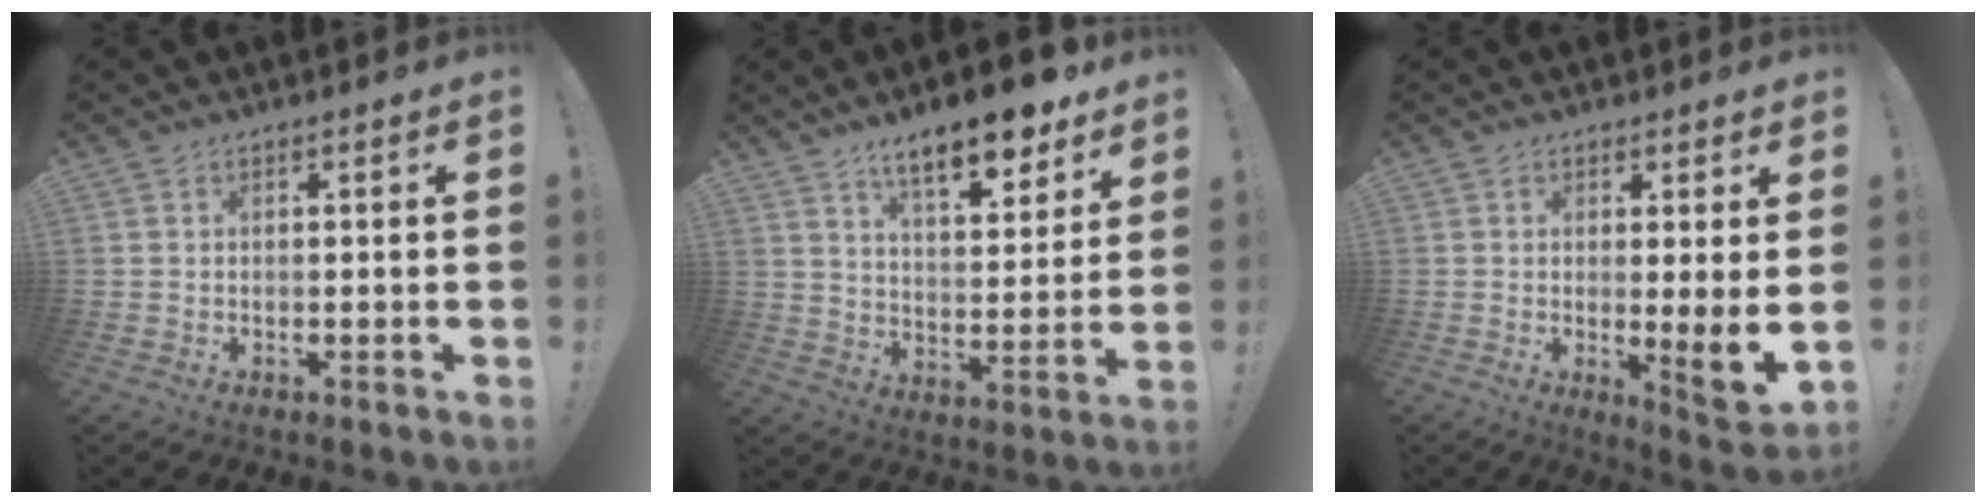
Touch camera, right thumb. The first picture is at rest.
{"total": 14.4, "force": [10.2, 4.2, 9.3], "torque": [-0.140, -0.066, 0.167]}
{"total": 6.8, "force": [0.2, -0.2, 6.8], "torque": [-0.083, -0.023, 0.004]}